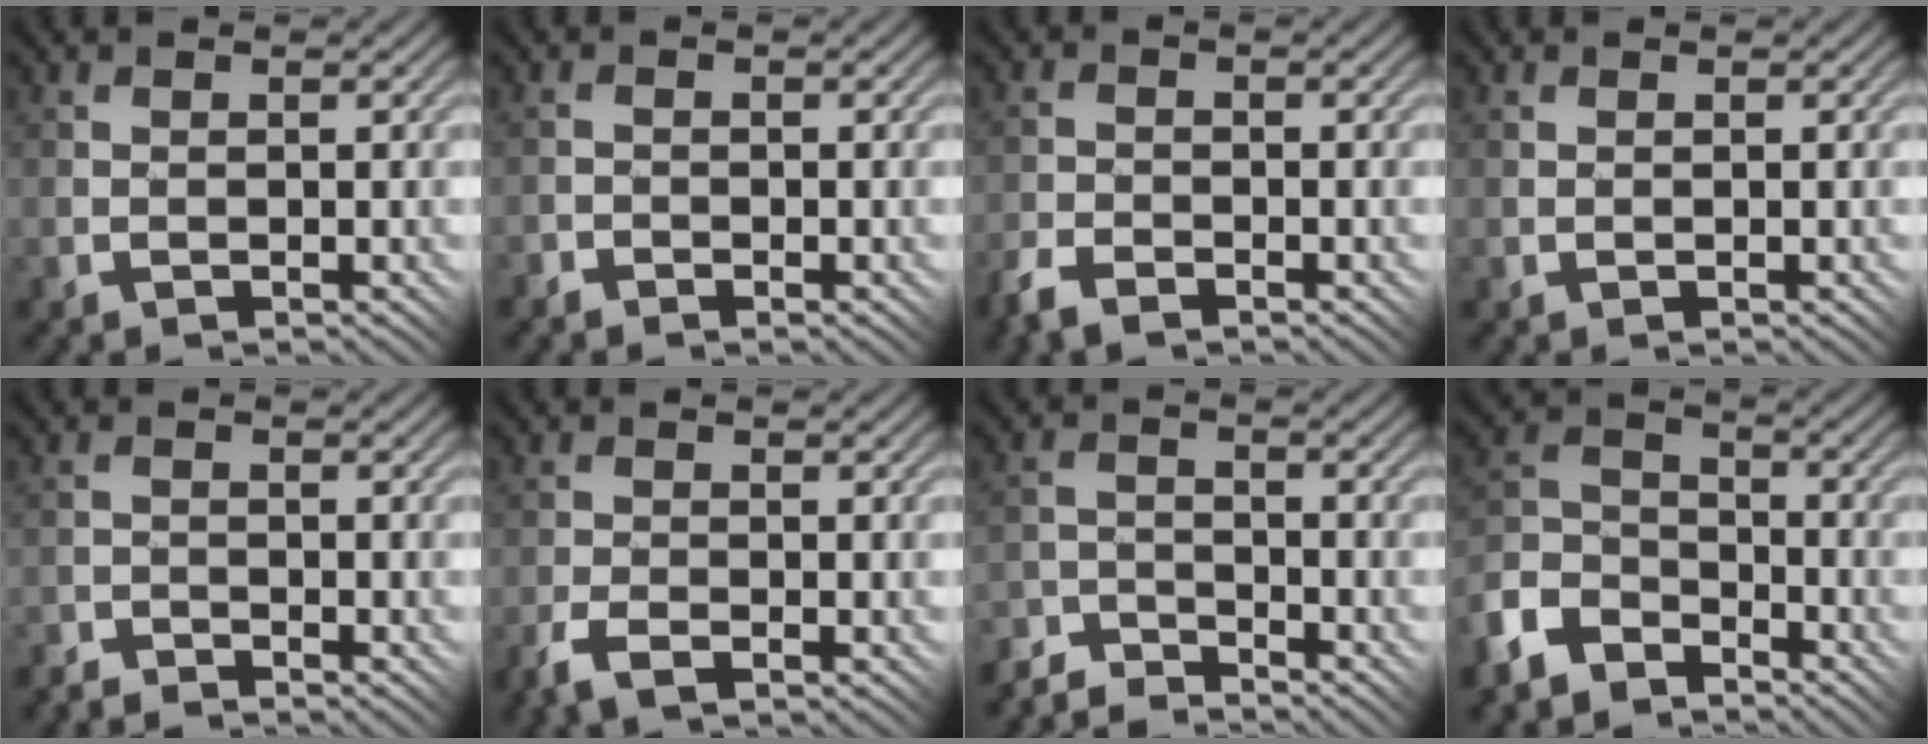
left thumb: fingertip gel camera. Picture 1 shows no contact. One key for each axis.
{"total": 1.3, "fx": -1.1, "fy": 0.6, "fz": 0.1, "tx": 0.000, "ty": 0.009, "tz": -0.021}
{"total": 4.1, "fx": -3.1, "fy": 1.8, "fz": 2.1, "tx": -0.047, "ty": -0.002, "tz": -0.064}
{"total": 0.0}
{"total": 2.3, "fx": -2.3, "fy": 0.2, "fz": 0.1, "tx": 0.001, "ty": 0.004, "tz": -0.049}
{"total": 3.7, "fx": -2.3, "fy": 1.4, "fz": 2.5, "tx": -0.052, "ty": -0.002, "tz": -0.046}
{"total": 4.8, "fx": -4.7, "fy": 0.8, "fz": 0.6, "tx": -0.009, "ty": 0.007, "tz": -0.099}
{"total": 7.9, "fx": -6.0, "fy": 4.2, "fz": 2.9, "tx": -0.070, "ty": 0.000, "tz": -0.141}